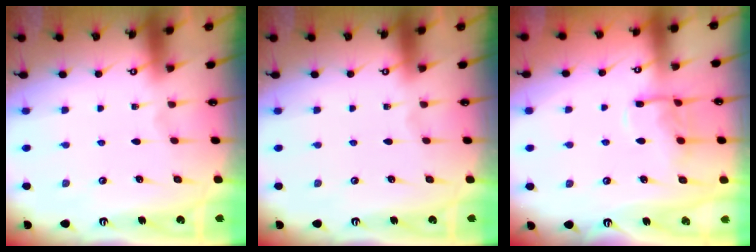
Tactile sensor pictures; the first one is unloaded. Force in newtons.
{"total": 0.0}
{"total": 10.2, "press": 10.2, "slide": 1.1}